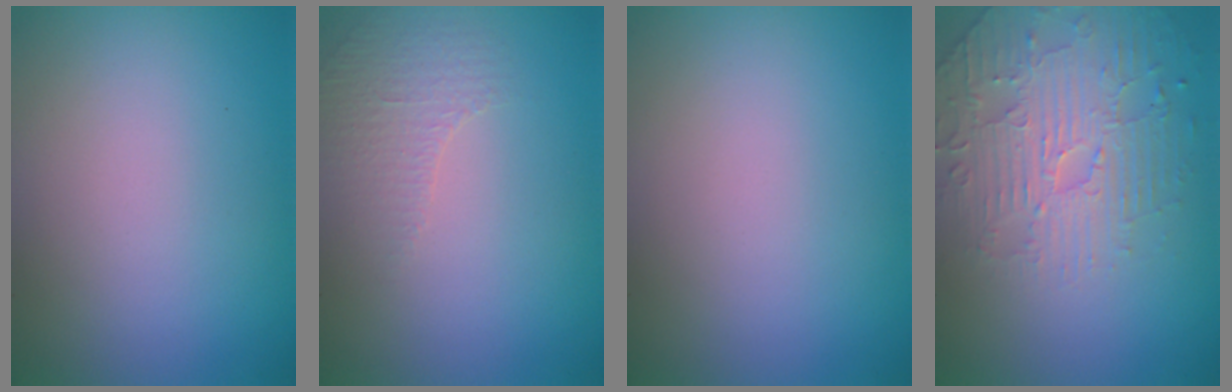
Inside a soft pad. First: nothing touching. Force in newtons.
{"total": 1.1, "press": 0.7, "slide": 0.8}
{"total": 0.0}
{"total": 4.4, "press": 4.0, "slide": 1.7}